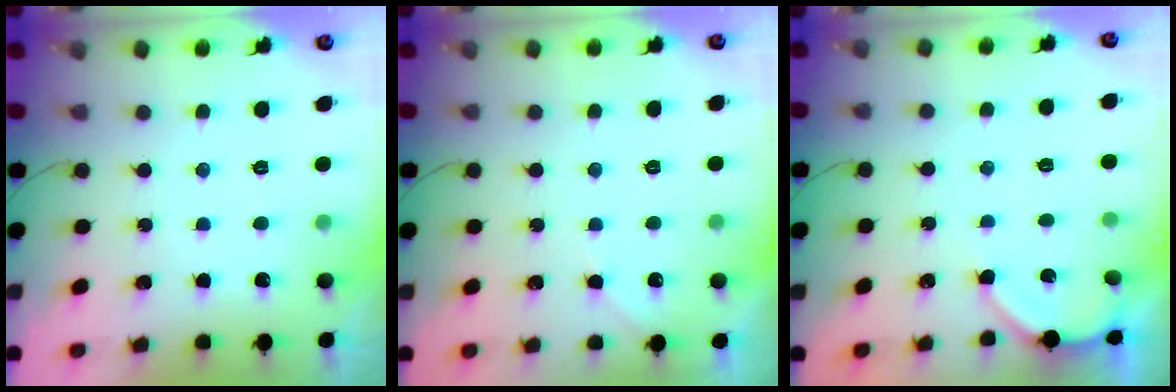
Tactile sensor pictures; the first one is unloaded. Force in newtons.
{"total": 3.5, "press": 3.4, "slide": 0.6}
{"total": 4.4, "press": 4.4, "slide": 0.3}